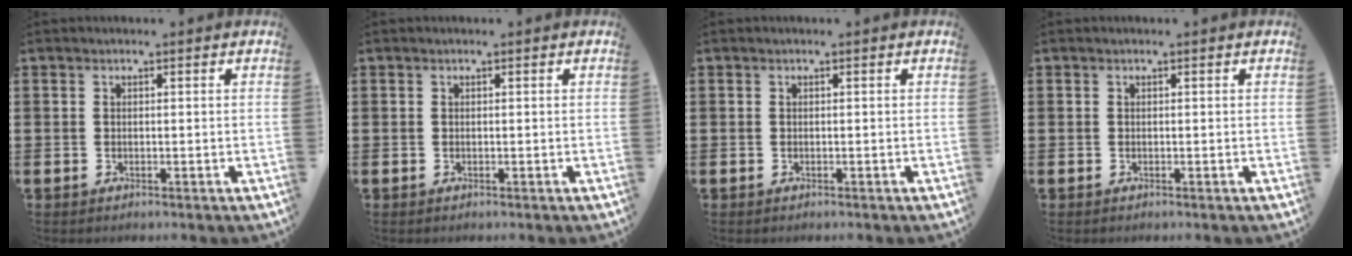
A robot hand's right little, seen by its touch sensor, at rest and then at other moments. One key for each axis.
{"total": 0.0}
{"total": 0.0}
{"total": 0.0}